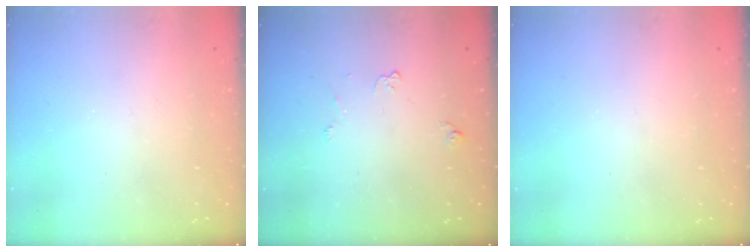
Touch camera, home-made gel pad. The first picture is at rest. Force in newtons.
{"total": 3.4, "press": 3.4, "slide": 0.6}
{"total": 0.0}